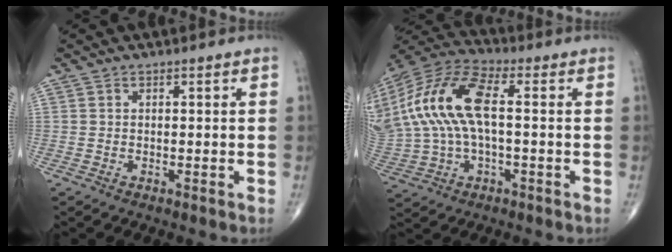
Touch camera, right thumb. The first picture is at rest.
{"total": 21.2, "force": [2.1, 10.4, 18.4], "torque": [-0.413, 0.030, 0.037]}